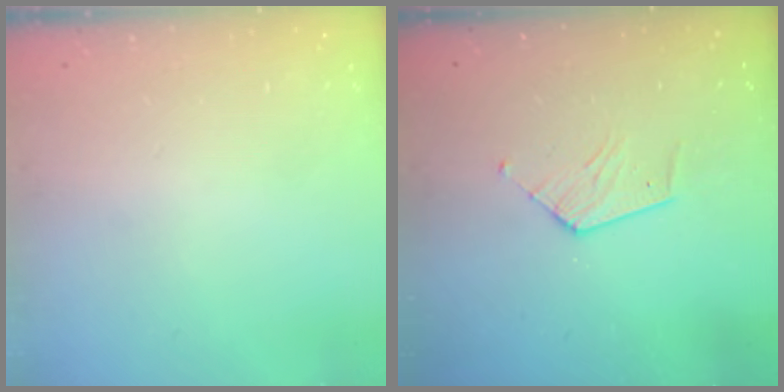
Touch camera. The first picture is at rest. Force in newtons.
{"total": 6.0, "press": 5.9, "slide": 0.6}